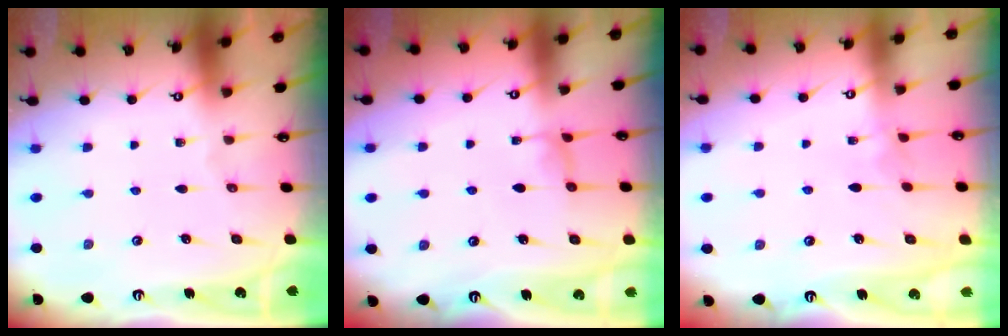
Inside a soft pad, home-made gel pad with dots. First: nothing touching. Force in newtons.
{"total": 1.1, "press": 1.0, "slide": 0.3}
{"total": 2.7, "press": 2.6, "slide": 0.3}